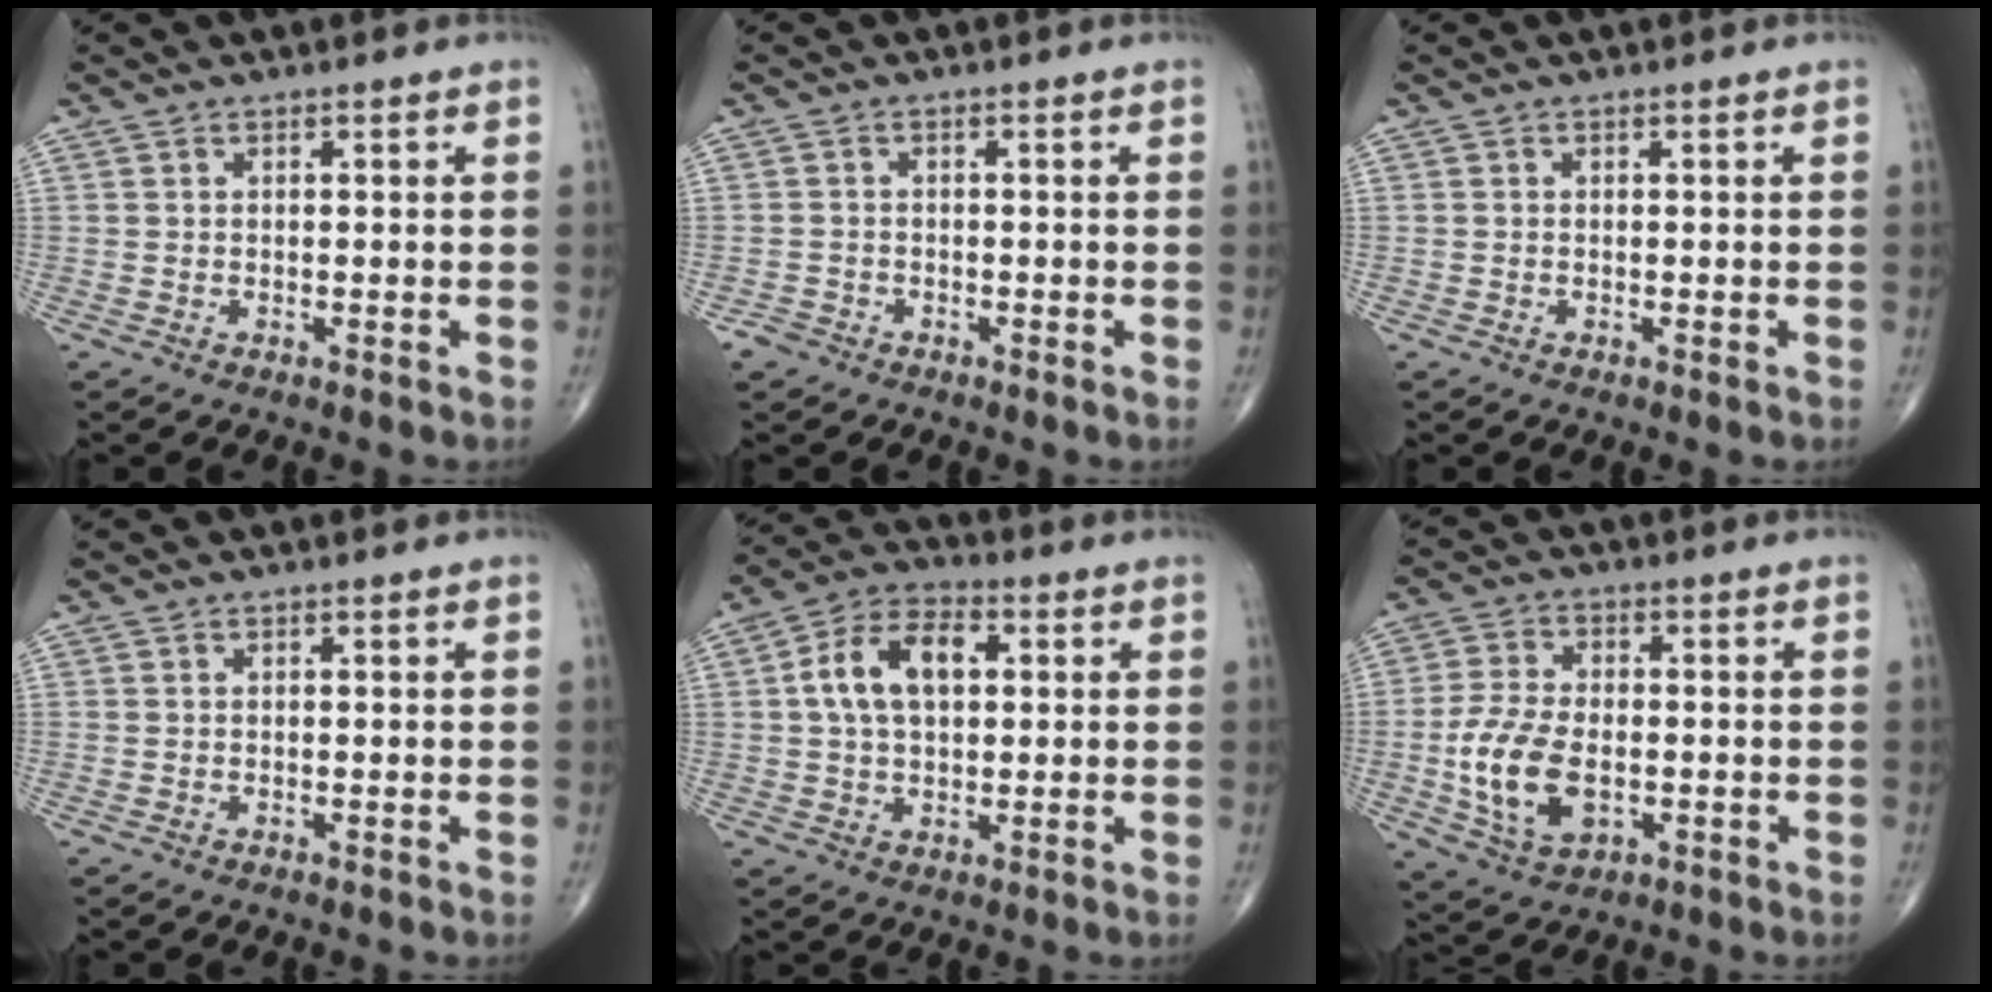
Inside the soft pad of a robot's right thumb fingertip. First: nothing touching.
{"total": 1.8, "force": [-1.3, 1.3, 0.2], "torque": [-0.001, 0.006, -0.026]}
{"total": 0.0}
{"total": 0.0}
{"total": 11.3, "force": [2.0, 6.9, 8.8], "torque": [-0.149, 0.021, 0.029]}
{"total": 12.0, "force": [-2.2, 7.0, 9.5], "torque": [-0.183, 0.003, -0.037]}